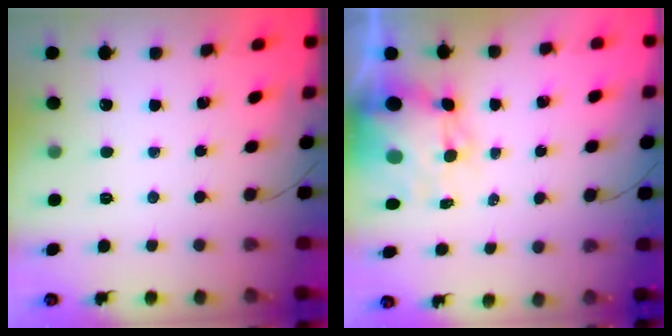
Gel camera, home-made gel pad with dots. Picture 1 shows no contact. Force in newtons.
{"total": 8.0, "press": 7.6, "slide": 2.4}